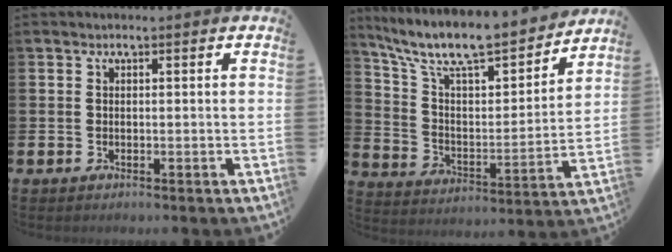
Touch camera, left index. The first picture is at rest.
{"total": 10.8, "force": [9.5, 2.4, 4.4], "torque": [-0.120, -0.066, 0.163]}